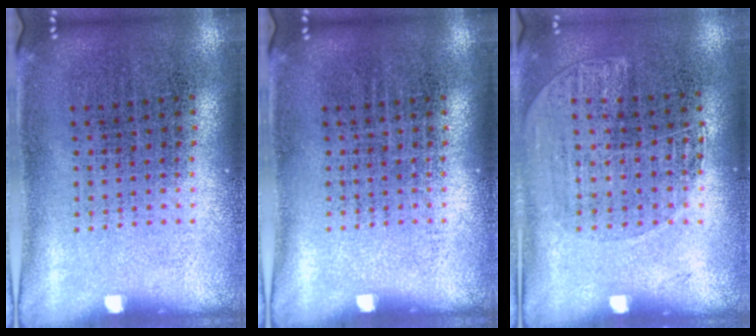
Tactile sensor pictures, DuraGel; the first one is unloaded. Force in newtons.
{"total": 0.0}
{"total": 1.2, "press": 1.1, "slide": 0.5}